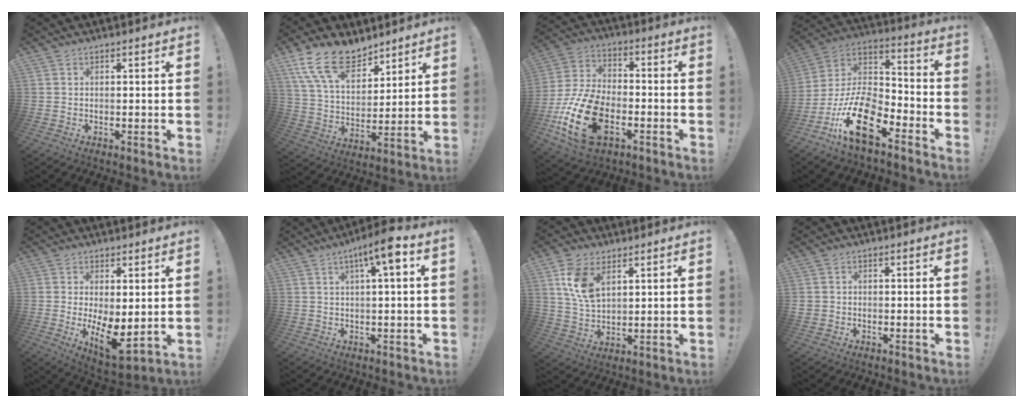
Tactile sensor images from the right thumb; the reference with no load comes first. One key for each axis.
{"total": 17.0, "fx": 11.5, "fy": 9.0, "fz": 8.7, "tx": -0.166, "ty": -0.064, "tz": 0.217}
{"total": 21.2, "fx": -7.9, "fy": 12.8, "fz": 15.0, "tx": -0.288, "ty": 0.047, "tz": -0.122}
{"total": 18.4, "fx": -10.5, "fy": 8.2, "fz": 12.7, "tx": -0.261, "ty": 0.059, "tz": -0.178}
{"total": 9.9, "fx": 0.3, "fy": 4.7, "fz": 8.7, "tx": -0.112, "ty": -0.023, "tz": 0.014}
{"total": 7.8, "fx": 2.8, "fy": 0.7, "fz": 7.2, "tx": -0.112, "ty": -0.012, "tz": 0.038}
{"total": 10.5, "fx": 5.1, "fy": 6.1, "fz": 6.8, "tx": -0.130, "ty": -0.009, "tz": 0.099}
{"total": 1.8, "fx": -0.3, "fy": 1.7, "fz": 0.6, "tx": -0.015, "ty": 0.006, "tz": -0.002}